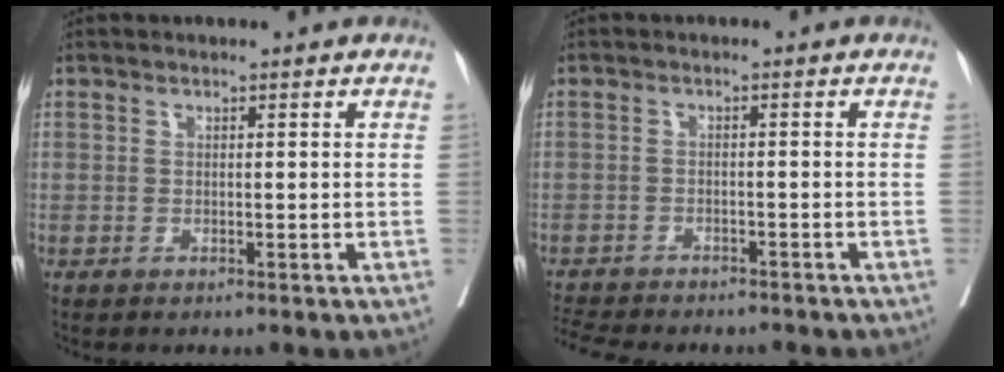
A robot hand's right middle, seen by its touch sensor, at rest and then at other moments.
{"total": 9.6, "force": [-8.8, 2.1, 3.3], "torque": [-0.060, -0.004, -0.122]}